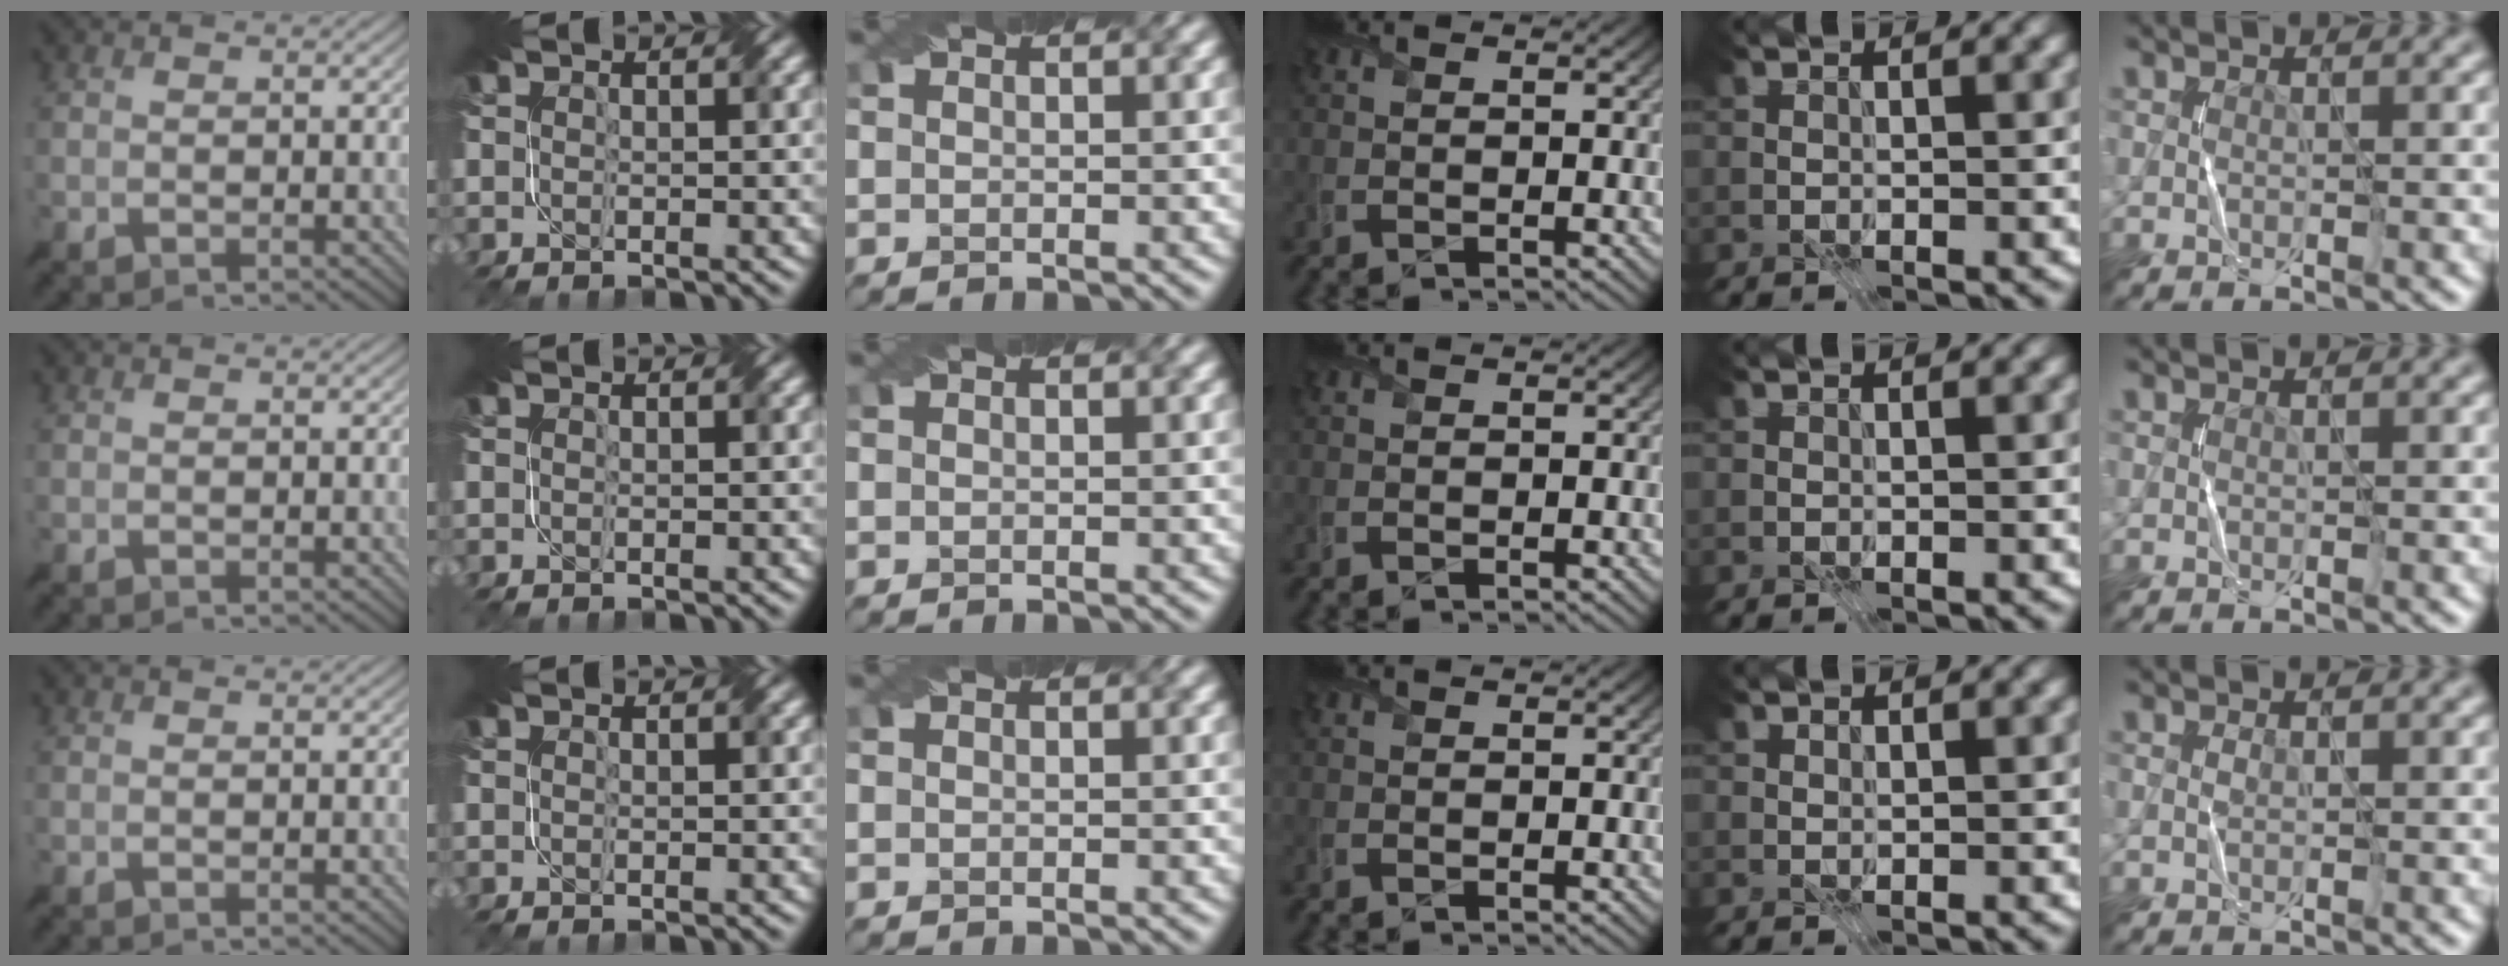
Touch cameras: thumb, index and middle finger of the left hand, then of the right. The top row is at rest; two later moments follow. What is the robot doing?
{"motion": "fold", "object": "file"}